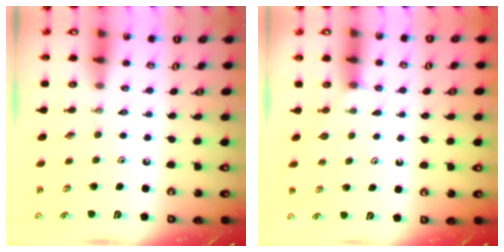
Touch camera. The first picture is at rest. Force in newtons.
{"total": 4.1, "press": 4.1, "slide": 0.2}